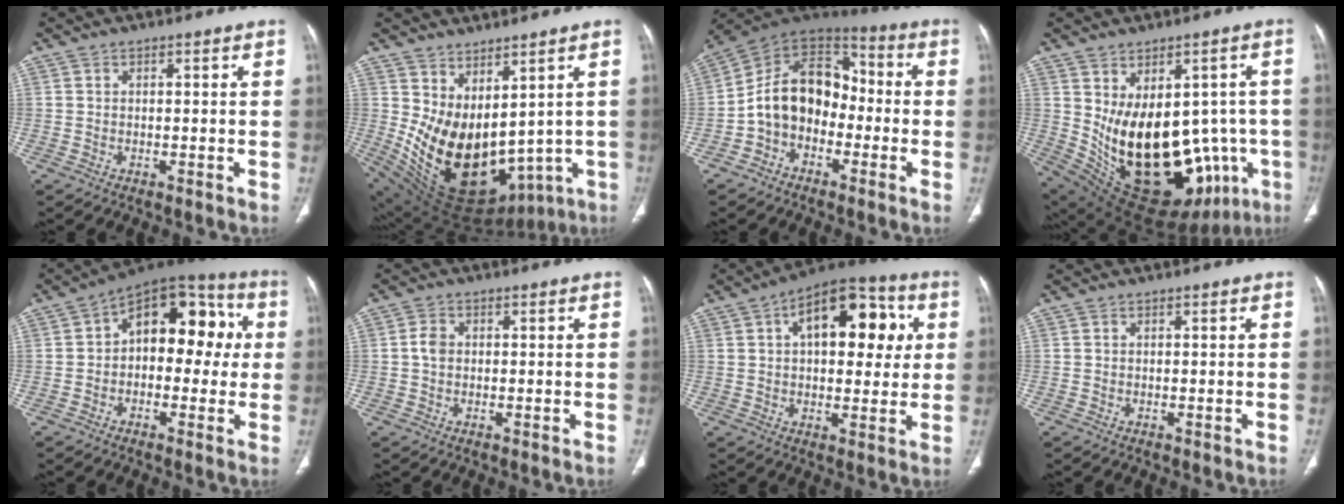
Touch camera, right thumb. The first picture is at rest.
{"total": 19.5, "force": [2.0, 12.0, 15.2], "torque": [-0.242, -0.046, 0.085]}
{"total": 14.0, "force": [-2.9, 10.4, 8.8], "torque": [-0.124, 0.064, -0.065]}
{"total": 25.4, "force": [-4.1, 14.5, 20.4], "torque": [-0.287, -0.016, -0.014]}
{"total": 16.2, "force": [1.8, 10.1, 12.5], "torque": [-0.117, 0.048, 0.012]}
{"total": 2.4, "force": [0.0, 1.8, 1.5], "torque": [-0.028, 0.003, -0.003]}
{"total": 18.6, "force": [5.0, 10.0, 14.9], "torque": [-0.164, 0.018, 0.064]}
{"total": 0.0}